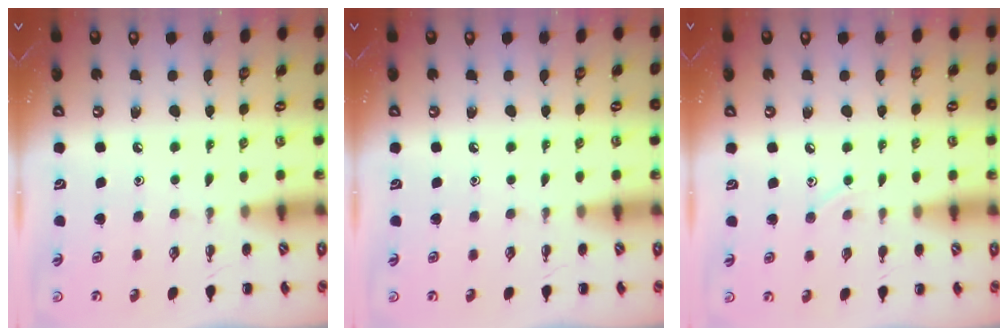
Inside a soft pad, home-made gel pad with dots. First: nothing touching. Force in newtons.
{"total": 0.0}
{"total": 4.7, "press": 4.4, "slide": 1.4}